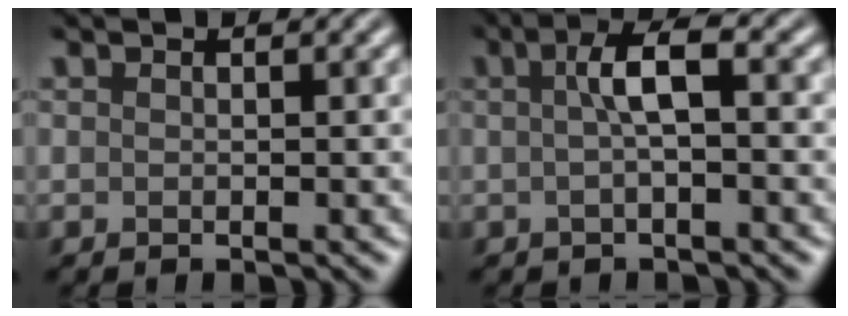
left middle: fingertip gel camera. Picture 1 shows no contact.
{"total": 3.1, "force": [0.2, 0.6, 3.1], "torque": [-0.055, 0.009, 0.000]}